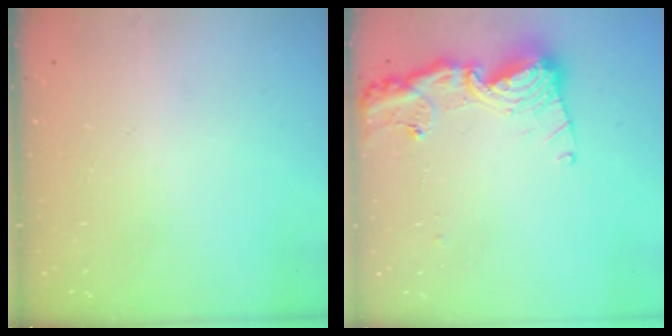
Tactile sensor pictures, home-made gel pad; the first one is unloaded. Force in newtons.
{"total": 14.4, "press": 14.3, "slide": 1.9}